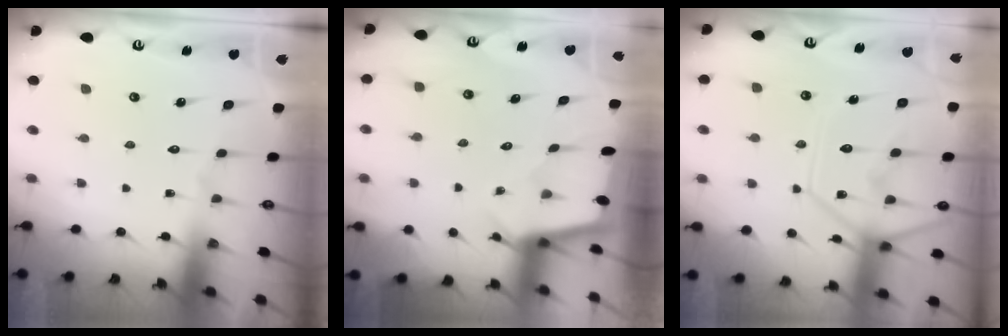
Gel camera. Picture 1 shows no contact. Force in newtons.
{"total": 2.3, "press": 2.3, "slide": 0.3}
{"total": 14.7, "press": 14.6, "slide": 1.7}